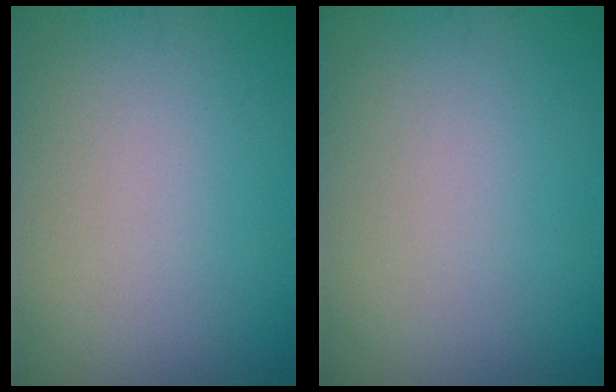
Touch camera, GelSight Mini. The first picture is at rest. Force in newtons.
{"total": 0.0}